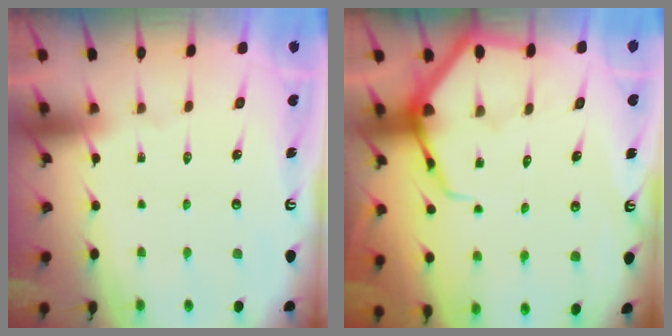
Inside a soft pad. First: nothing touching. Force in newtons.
{"total": 7.5, "press": 7.4, "slide": 0.9}